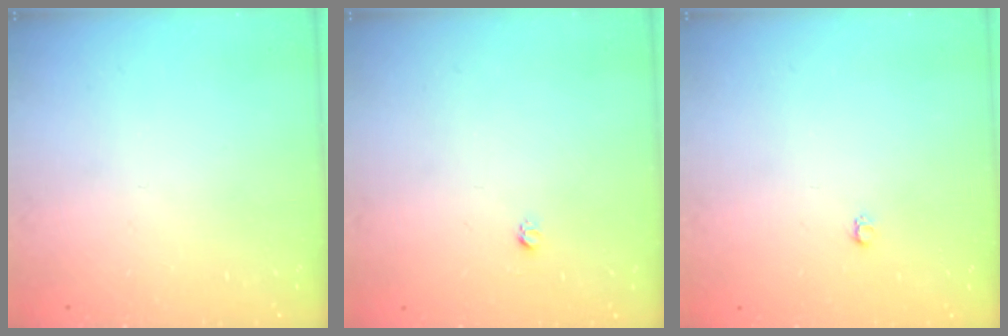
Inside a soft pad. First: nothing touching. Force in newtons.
{"total": 2.7, "press": 2.7, "slide": 0.3}
{"total": 2.6, "press": 2.6, "slide": 0.4}